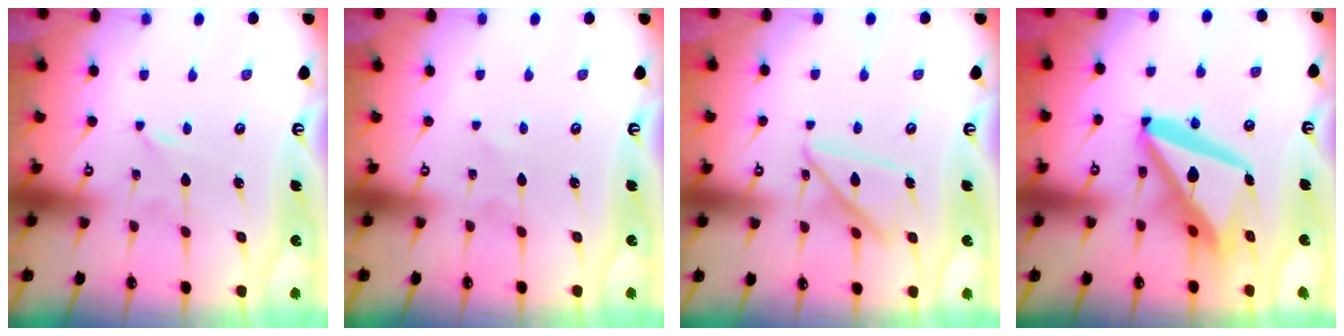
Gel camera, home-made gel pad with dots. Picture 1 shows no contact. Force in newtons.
{"total": 0.0}
{"total": 14.0, "press": 13.9, "slide": 1.4}
{"total": 17.1, "press": 16.9, "slide": 2.2}